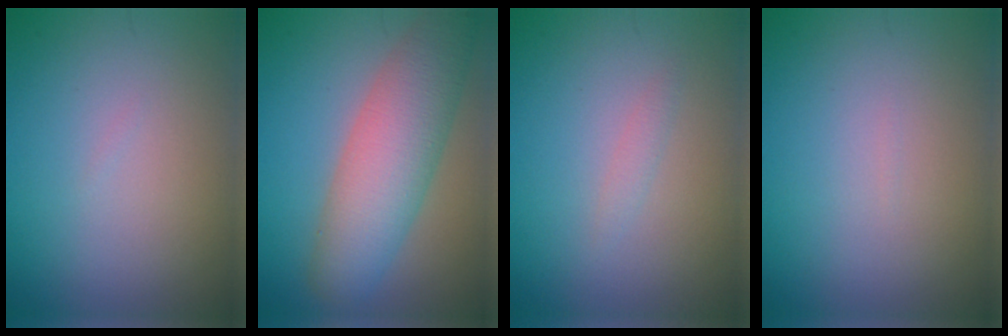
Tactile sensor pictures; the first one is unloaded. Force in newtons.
{"total": 7.3, "press": 7.3, "slide": 0.3}
{"total": 0.8, "press": 0.8, "slide": 0.0}
{"total": 0.0}